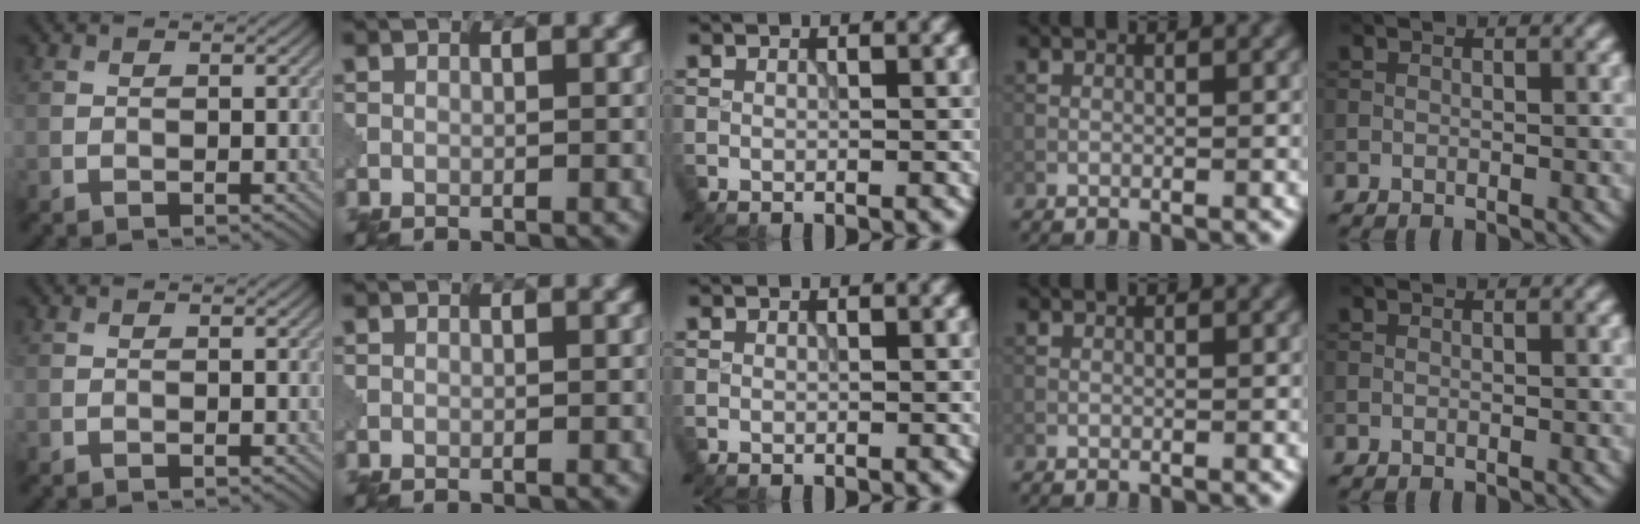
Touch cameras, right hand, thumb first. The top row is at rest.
{}